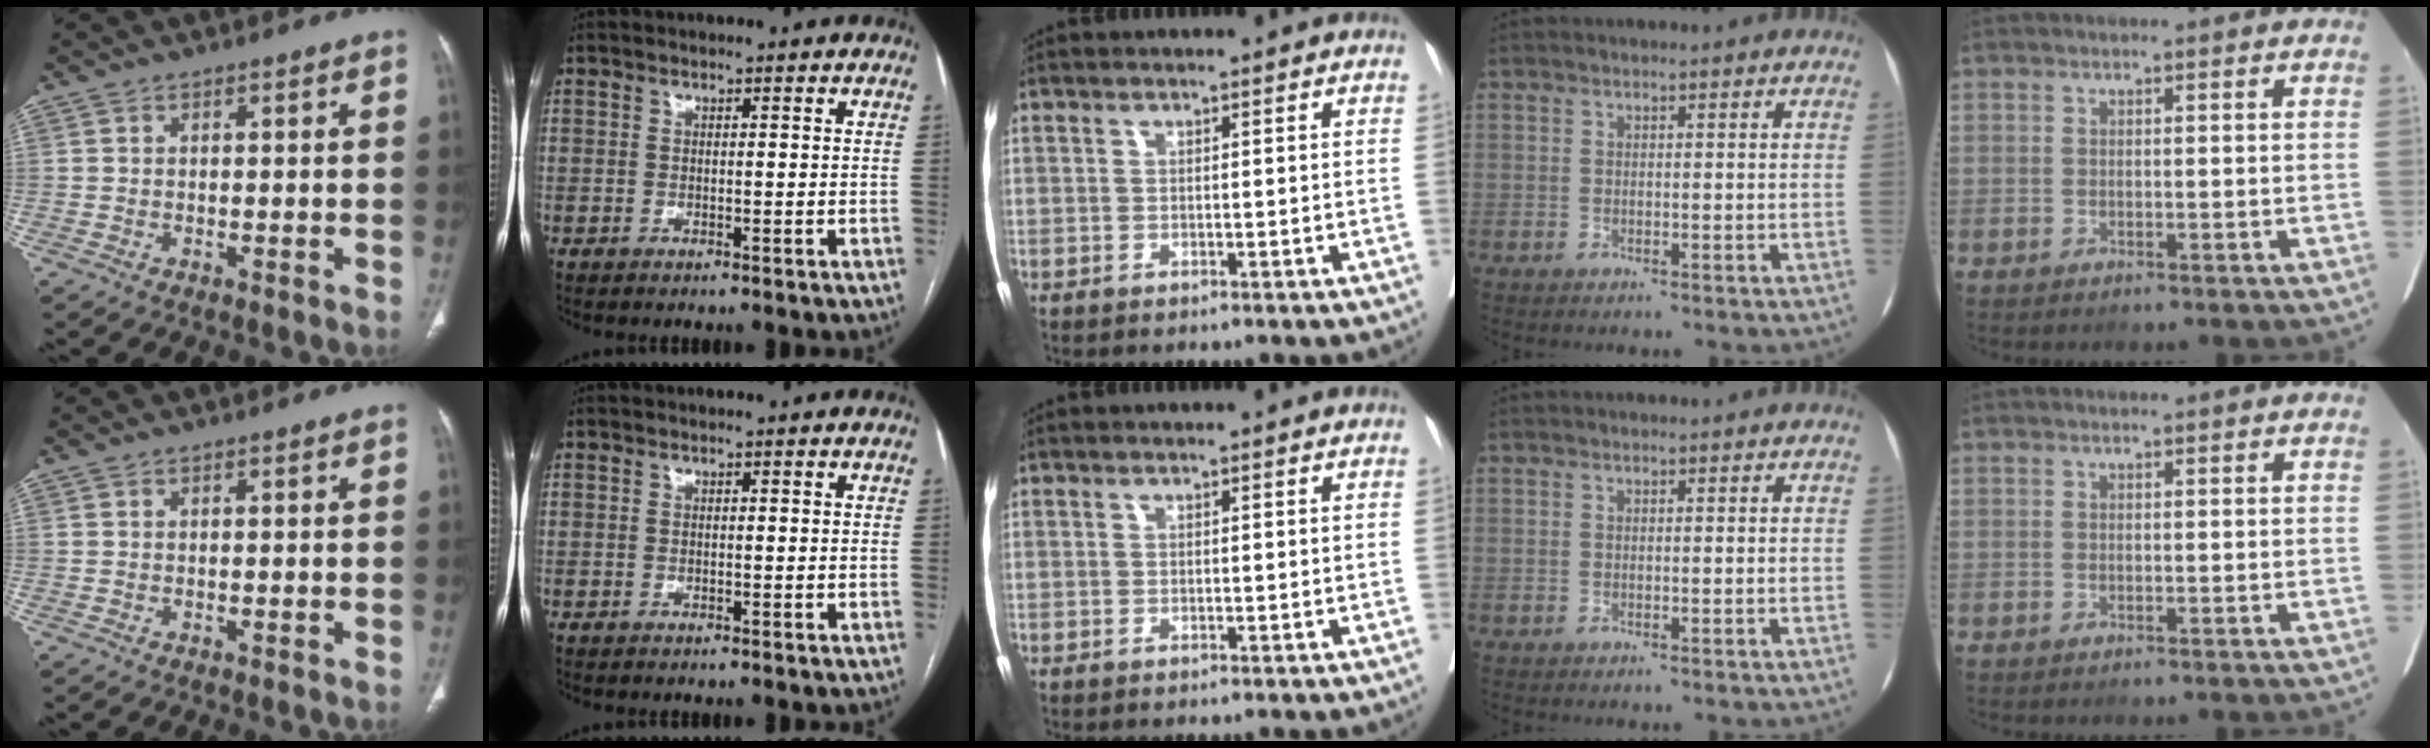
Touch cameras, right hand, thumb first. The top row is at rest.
{}